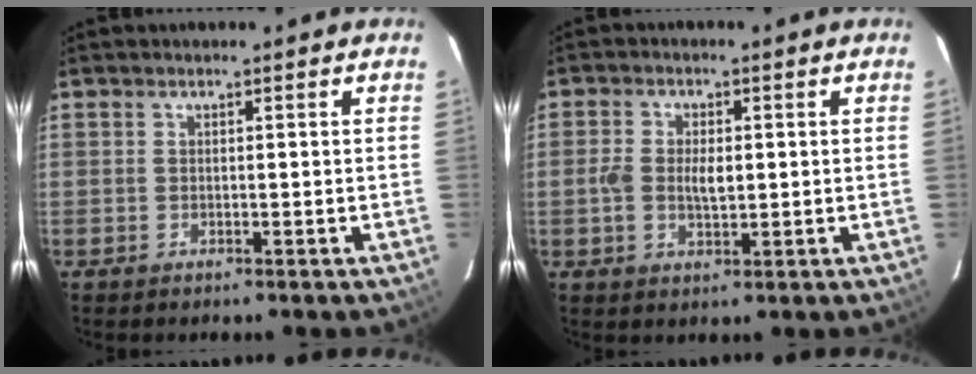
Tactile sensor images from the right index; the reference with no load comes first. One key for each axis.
{"total": 5.0, "fx": -0.3, "fy": 2.8, "fz": 4.1, "tx": -0.080, "ty": 0.002, "tz": -0.008}